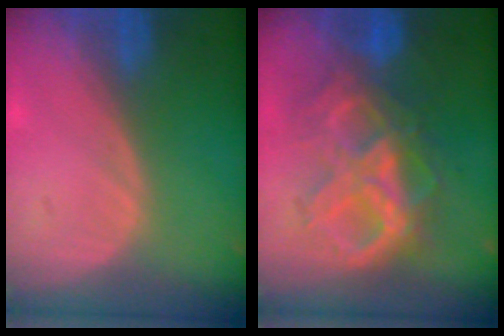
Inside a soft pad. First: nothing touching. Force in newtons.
{"total": 10.3, "press": 10.2, "slide": 1.3}